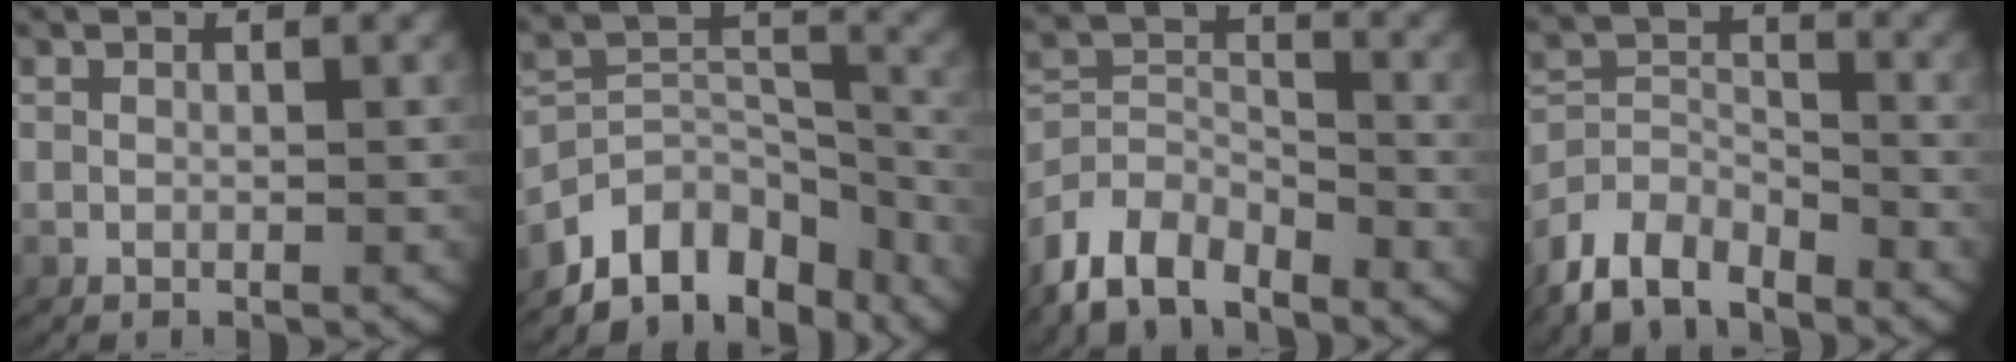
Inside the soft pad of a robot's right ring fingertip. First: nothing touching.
{"total": 10.9, "force": [-6.4, 6.9, 5.6], "torque": [-0.083, -0.037, -0.094]}
{"total": 8.5, "force": [-4.9, 6.1, 3.3], "torque": [-0.078, -0.039, -0.078]}
{"total": 7.3, "force": [-4.5, 5.0, 2.8], "torque": [-0.070, -0.035, -0.072]}